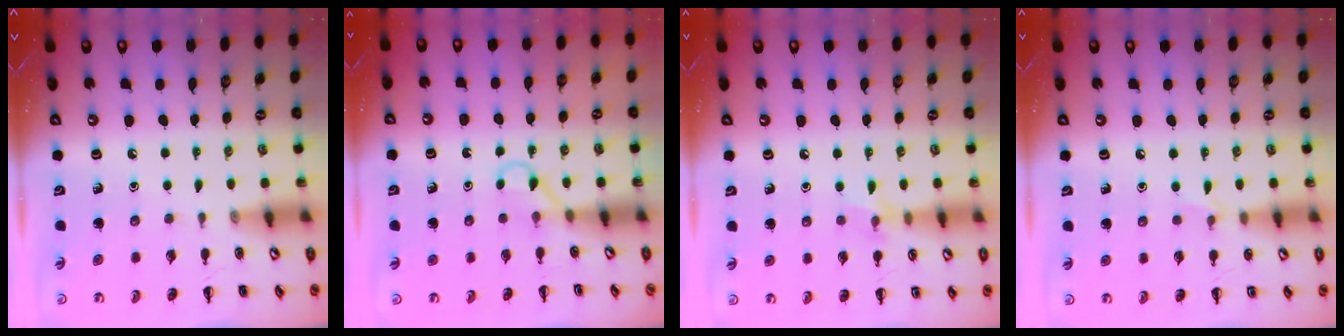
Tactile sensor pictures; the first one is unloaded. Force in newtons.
{"total": 2.9, "press": 2.8, "slide": 0.9}
{"total": 6.5, "press": 6.2, "slide": 2.1}
{"total": 5.1, "press": 4.8, "slide": 1.7}